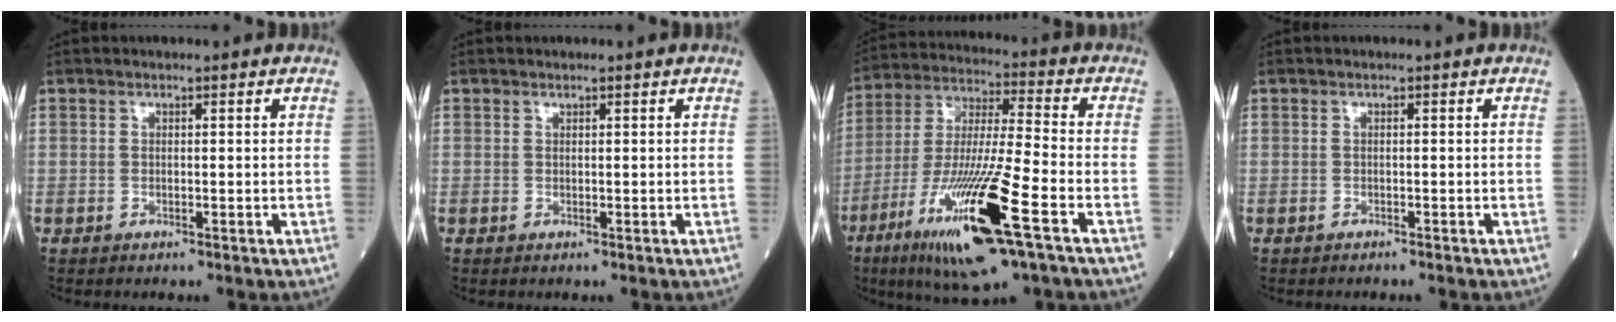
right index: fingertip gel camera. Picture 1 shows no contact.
{"total": 0.0}
{"total": 19.5, "force": [-8.9, 1.2, 17.3], "torque": [-0.354, -0.040, -0.160]}
{"total": 0.7, "force": [-0.7, 0.1, 0.3], "torque": [-0.006, -0.001, -0.011]}